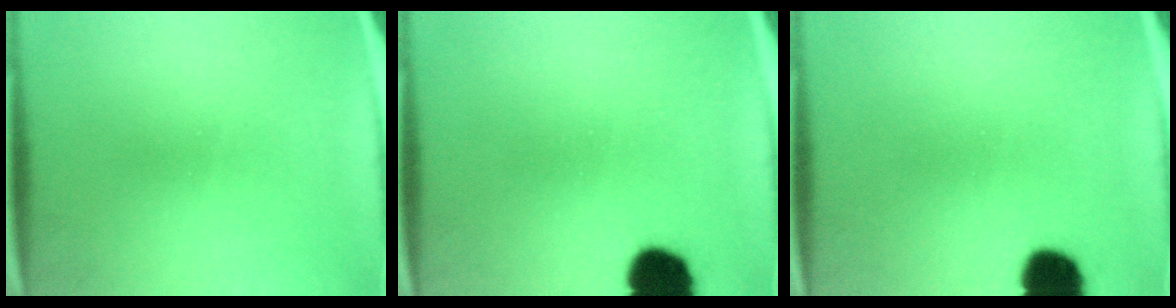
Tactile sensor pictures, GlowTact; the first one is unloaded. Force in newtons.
{"total": 10.4}
{"total": 8.6}